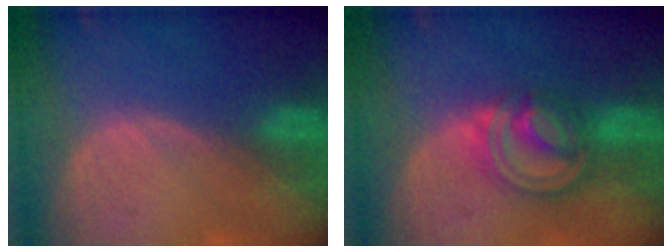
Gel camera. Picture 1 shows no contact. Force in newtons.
{"total": 8.1, "press": 6.9, "slide": 4.3}